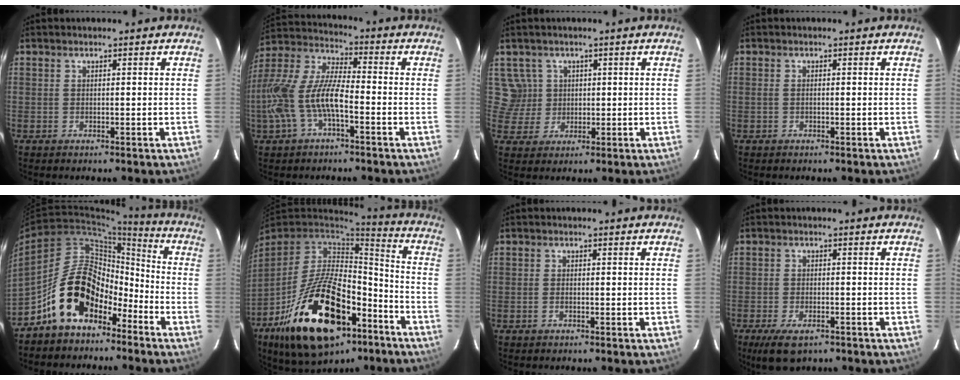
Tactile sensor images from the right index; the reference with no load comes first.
{"total": 15.6, "force": [-4.9, 5.8, 13.6], "torque": [-0.288, 0.001, -0.098]}
{"total": 4.5, "force": [1.2, 4.3, 0.1], "torque": [0.007, 0.013, 0.026]}
{"total": 0.6, "force": [-0.1, 0.4, 0.5], "torque": [-0.012, 0.000, -0.005]}
{"total": 15.4, "force": [-9.8, 9.1, 7.7], "torque": [-0.137, 0.038, -0.159]}
{"total": 29.1, "force": [-15.0, 14.3, 20.4], "torque": [-0.384, -0.002, -0.228]}
{"total": 1.0, "force": [-0.5, 0.6, 0.7], "torque": [-0.017, 0.000, -0.009]}
{"total": 6.9, "force": [-4.6, 2.9, 4.2], "torque": [-0.101, -0.022, -0.078]}